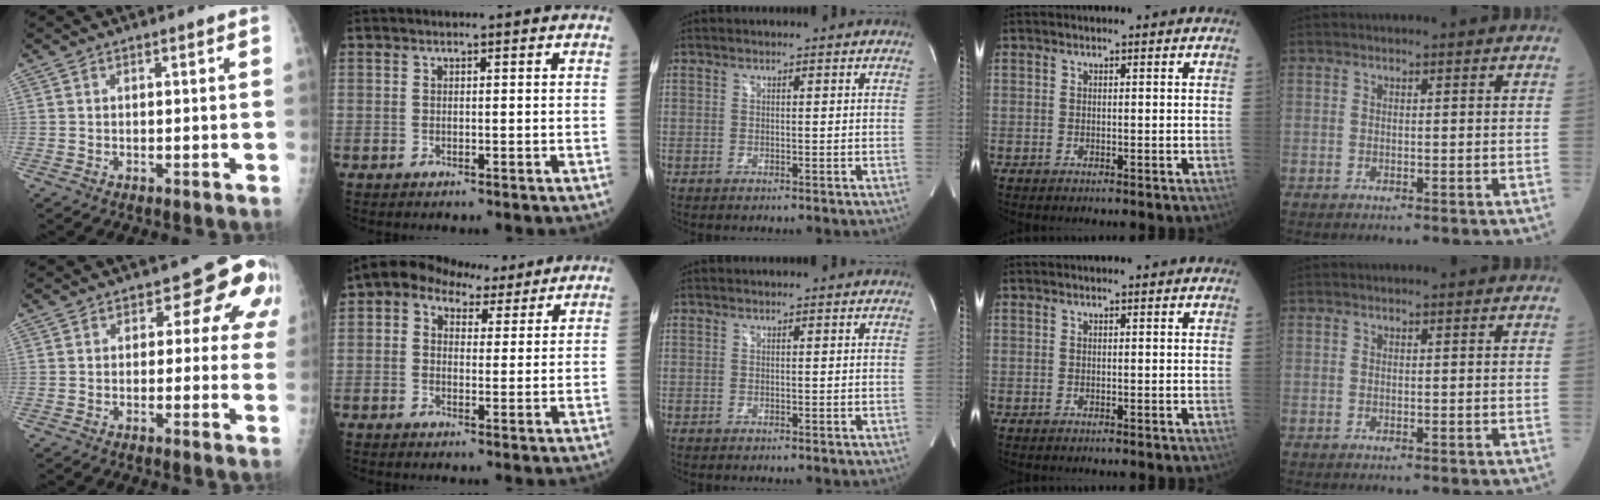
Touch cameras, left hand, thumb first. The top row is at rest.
{"thumb": {"total": 10.1, "force": [2.6, 6.3, 7.5], "torque": [-0.025, 0.007, 0.015]}, "index": {"total": 6.8, "force": [4.5, 4.4, 2.7], "torque": [-0.044, 0.040, 0.072]}}